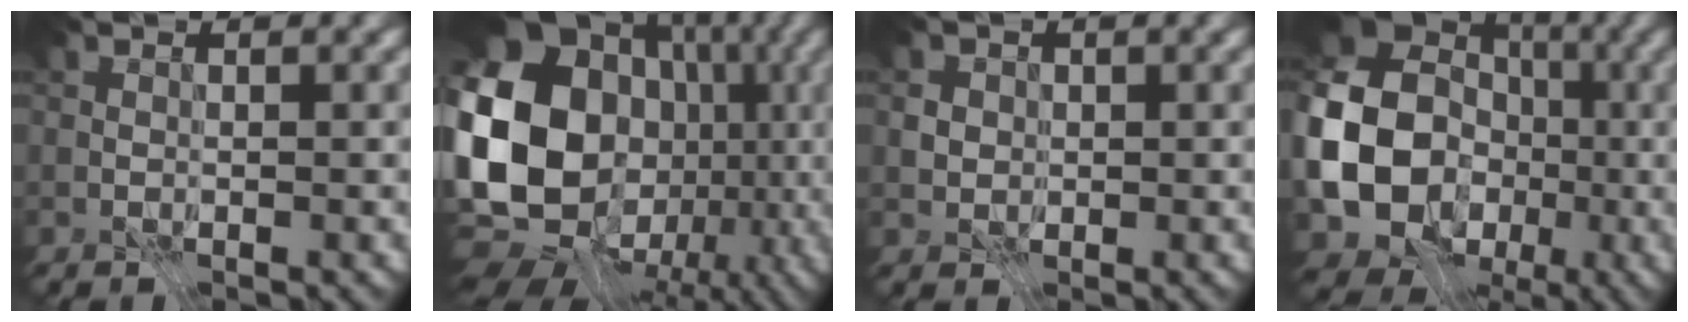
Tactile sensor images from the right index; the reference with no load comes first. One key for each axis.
{"total": 20.9, "fx": -0.7, "fy": 17.3, "fz": 11.7, "tx": -0.236, "ty": -0.005, "tz": -0.036}
{"total": 1.6, "fx": 0.0, "fy": 1.5, "fz": 0.5, "tx": -0.014, "ty": -0.005, "tz": 0.008}
{"total": 16.7, "fx": -2.7, "fy": 14.2, "fz": 8.3, "tx": -0.189, "ty": -0.005, "tz": -0.057}